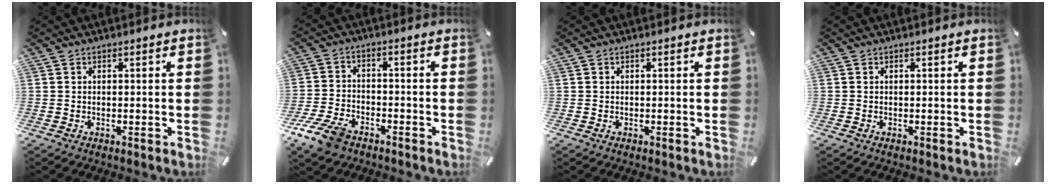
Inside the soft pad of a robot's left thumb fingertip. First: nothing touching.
{"total": 8.1, "force": [-5.5, 4.4, 4.1], "torque": [-0.094, 0.020, -0.105]}
{"total": 0.0}
{"total": 0.0}